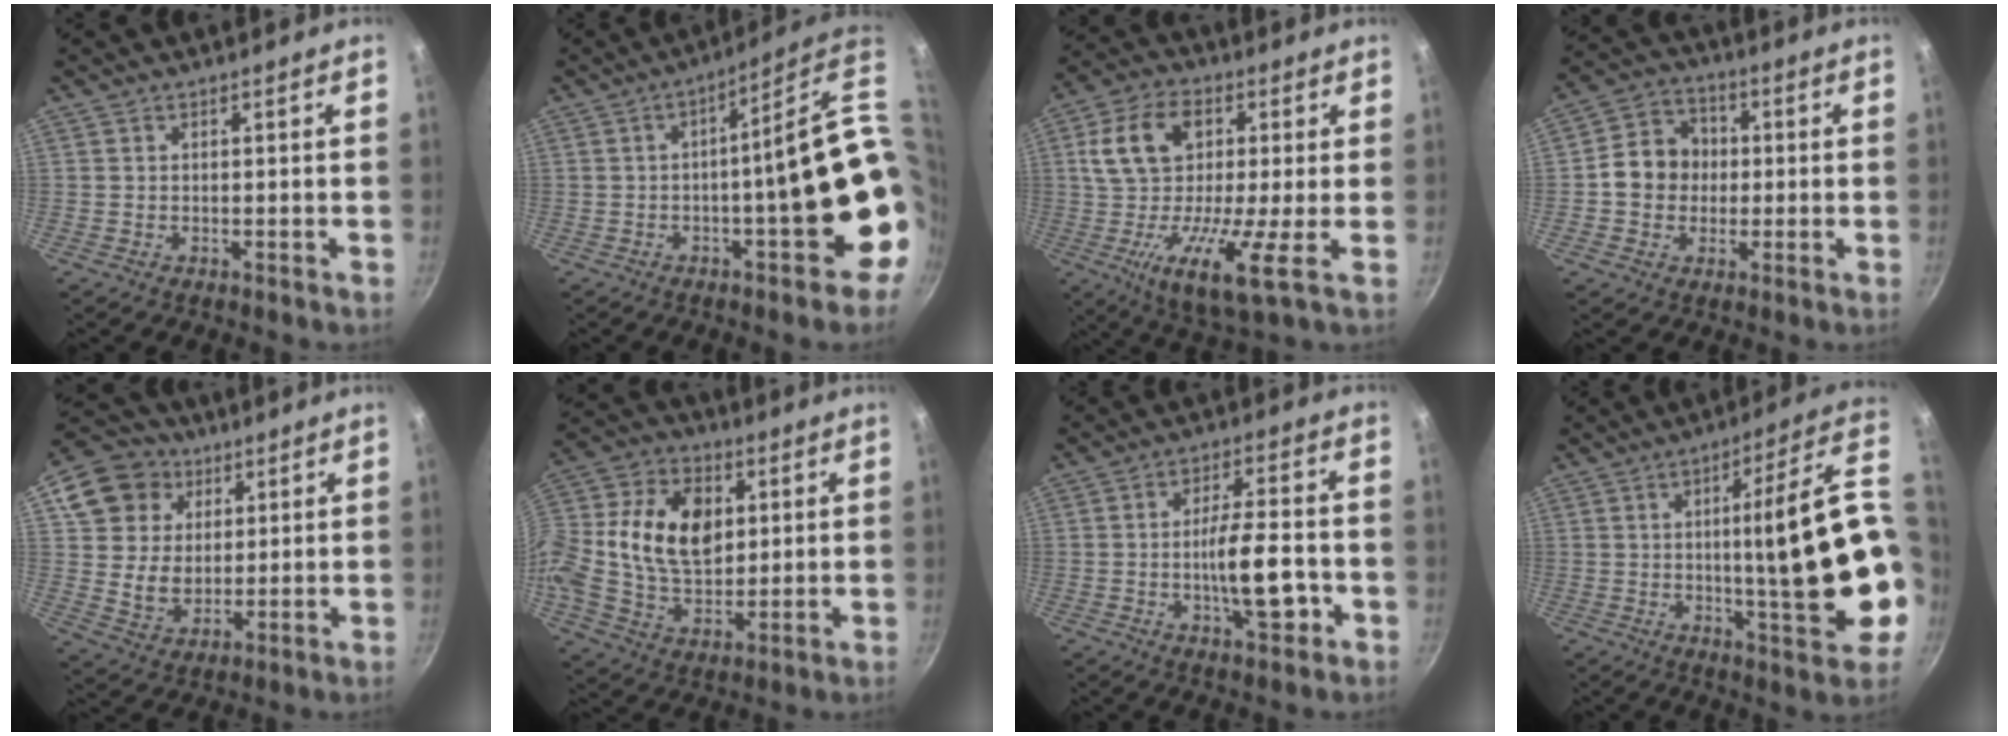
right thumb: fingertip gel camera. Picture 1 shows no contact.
{"total": 17.8, "force": [-1.6, 3.7, 17.3], "torque": [-0.192, 0.028, -0.014]}
{"total": 16.6, "force": [-0.2, 7.1, 15.0], "torque": [-0.255, 0.007, -0.024]}
{"total": 9.7, "force": [-0.1, 8.5, 4.7], "torque": [-0.047, 0.019, -0.020]}
{"total": 14.6, "force": [5.5, 12.0, 6.2], "torque": [-0.083, -0.005, 0.097]}
{"total": 20.8, "force": [3.0, 14.2, 14.9], "torque": [-0.271, 0.019, 0.045]}
{"total": 10.5, "force": [-3.0, 3.4, 9.5], "torque": [-0.142, 0.022, -0.049]}
{"total": 22.6, "force": [-1.0, 5.5, 22.0], "torque": [-0.290, 0.011, -0.006]}